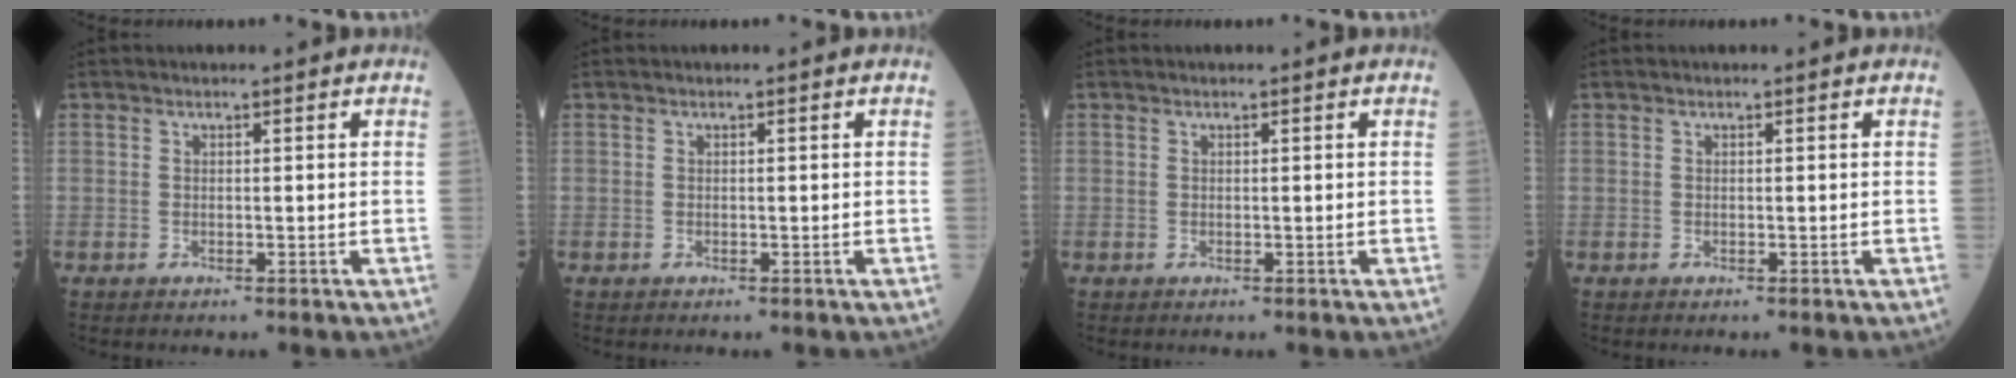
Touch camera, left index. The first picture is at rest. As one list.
[{"total": 0.0}, {"total": 0.0}, {"total": 0.0}]